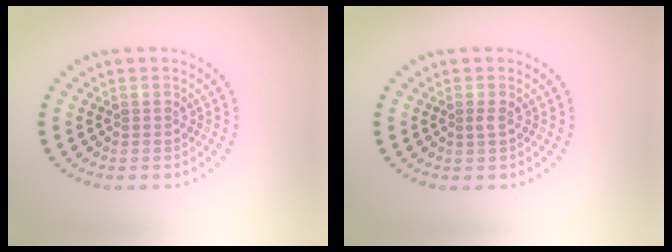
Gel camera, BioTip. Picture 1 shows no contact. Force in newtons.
{"total": 0.6, "press": 0.5, "slide": 0.3}